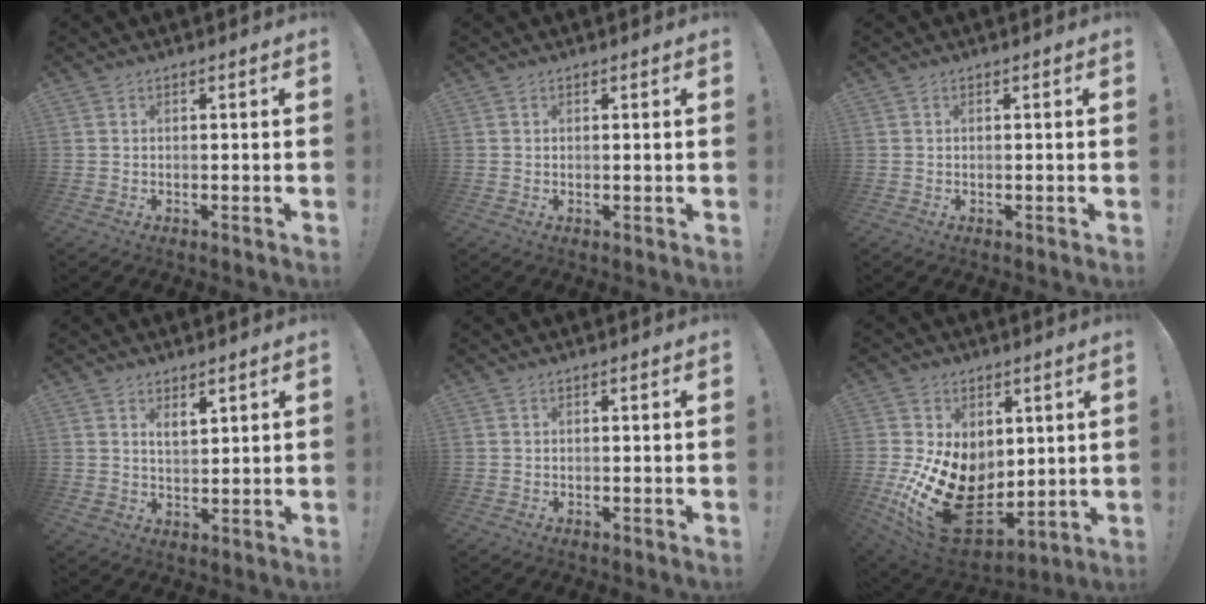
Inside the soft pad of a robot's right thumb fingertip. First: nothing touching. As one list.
[{"total": 0.0}, {"total": 0.0}, {"total": 4.8, "force": [3.6, 2.6, 1.8], "torque": [-0.020, -0.027, 0.065]}, {"total": 0.0}, {"total": 23.6, "force": [-2.4, 16.9, 16.3], "torque": [-0.309, -0.005, -0.014]}]